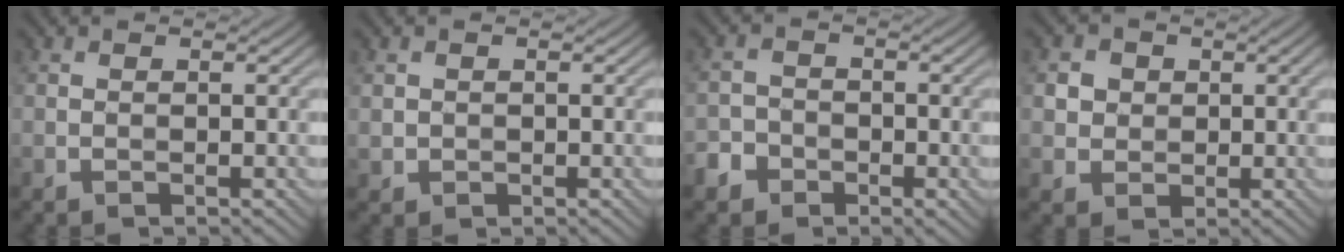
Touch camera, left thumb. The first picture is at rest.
{"total": 1.3, "force": [0.1, 1.2, 0.3], "torque": [-0.009, -0.007, 0.004]}
{"total": 3.6, "force": [-2.2, 2.6, 1.1], "torque": [-0.018, -0.002, -0.043]}
{"total": 4.0, "force": [1.0, 3.7, 1.4], "torque": [-0.046, -0.005, 0.019]}